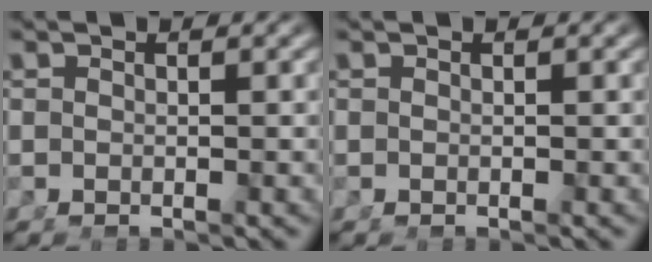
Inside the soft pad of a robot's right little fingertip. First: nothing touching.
{"total": 0.0}